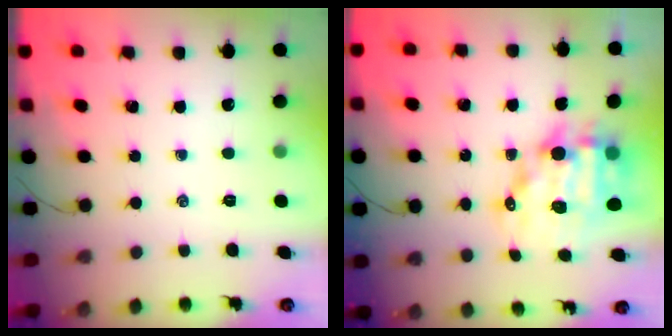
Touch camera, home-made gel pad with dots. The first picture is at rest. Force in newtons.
{"total": 13.6, "press": 13.2, "slide": 3.3}